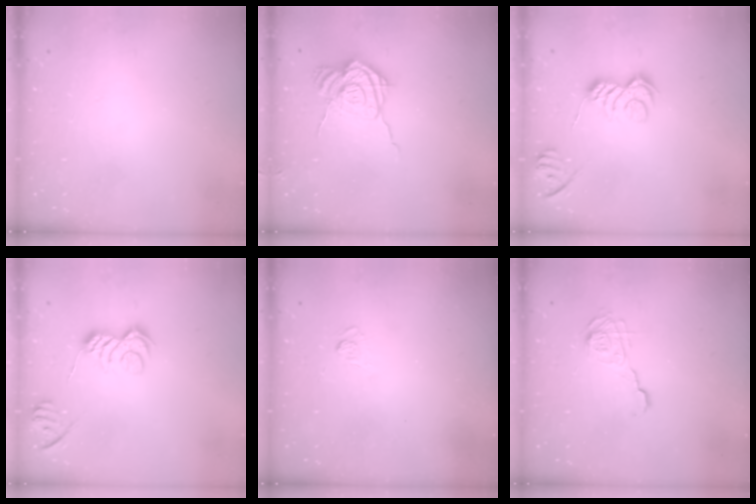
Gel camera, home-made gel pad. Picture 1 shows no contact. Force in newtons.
{"total": 13.9, "press": 13.8, "slide": 1.5}
{"total": 8.5, "press": 8.5, "slide": 0.6}
{"total": 8.5, "press": 8.5, "slide": 0.6}
{"total": 2.2, "press": 1.8, "slide": 1.3}
{"total": 9.6, "press": 9.6, "slide": 0.5}